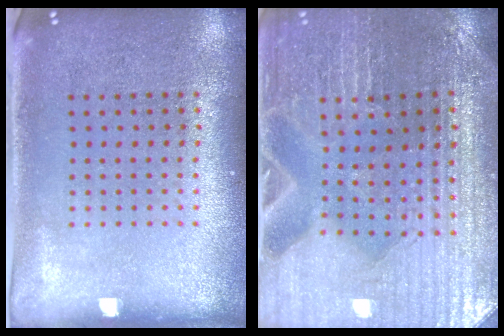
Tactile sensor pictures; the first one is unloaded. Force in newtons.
{"total": 2.9, "press": 2.8, "slide": 0.3}